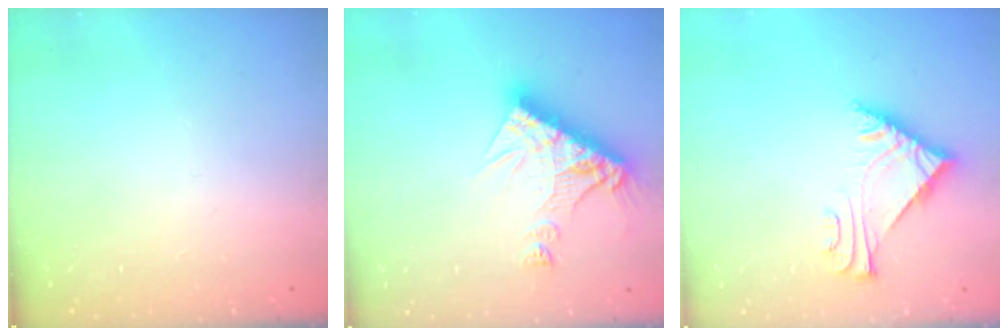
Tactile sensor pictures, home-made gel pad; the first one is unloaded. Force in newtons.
{"total": 13.9, "press": 13.9, "slide": 1.4}
{"total": 6.0, "press": 5.9, "slide": 1.2}